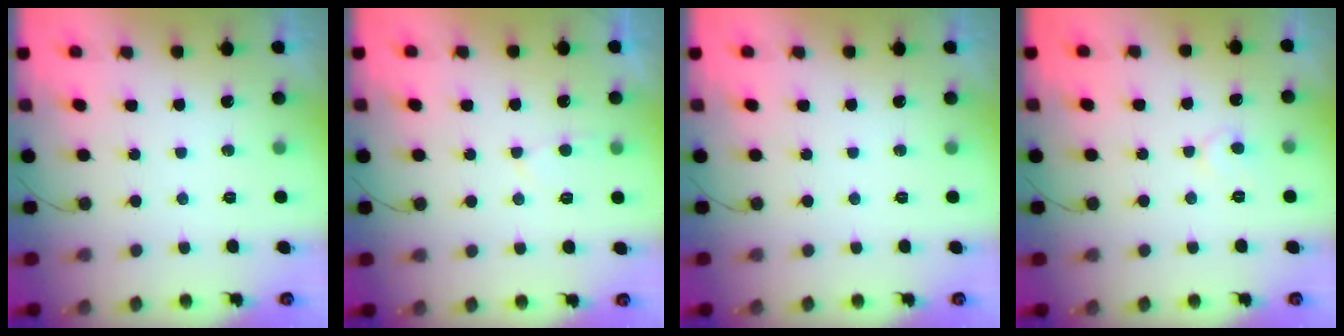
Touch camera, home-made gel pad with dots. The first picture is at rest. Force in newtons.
{"total": 4.9, "press": 4.9, "slide": 0.3}
{"total": 0.0}
{"total": 5.1, "press": 5.1, "slide": 0.5}